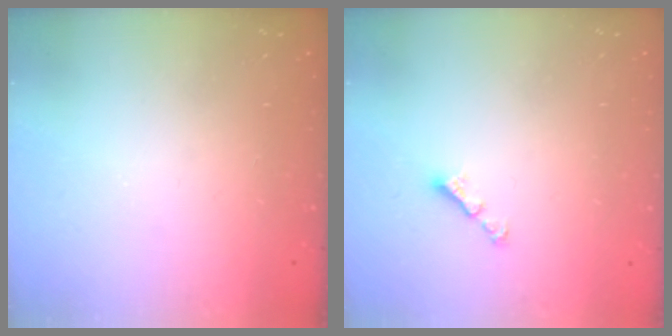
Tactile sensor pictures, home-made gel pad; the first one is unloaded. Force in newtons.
{"total": 2.8, "press": 2.7, "slide": 0.5}